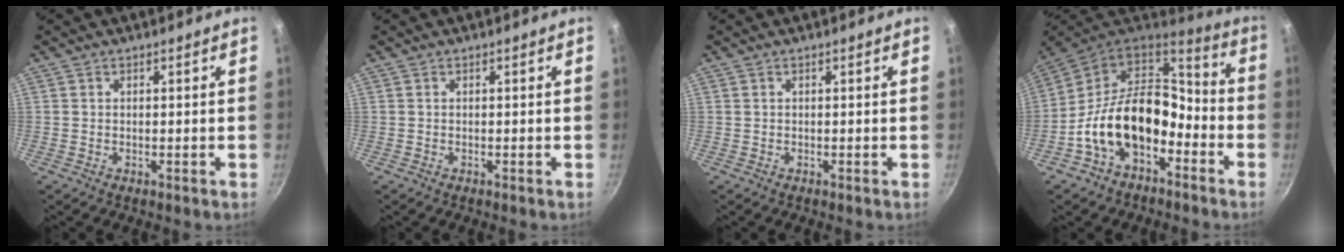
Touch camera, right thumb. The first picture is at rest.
{"total": 0.0}
{"total": 0.0}
{"total": 18.4, "force": [-5.7, 11.8, 12.9], "torque": [-0.198, 0.067, -0.111]}